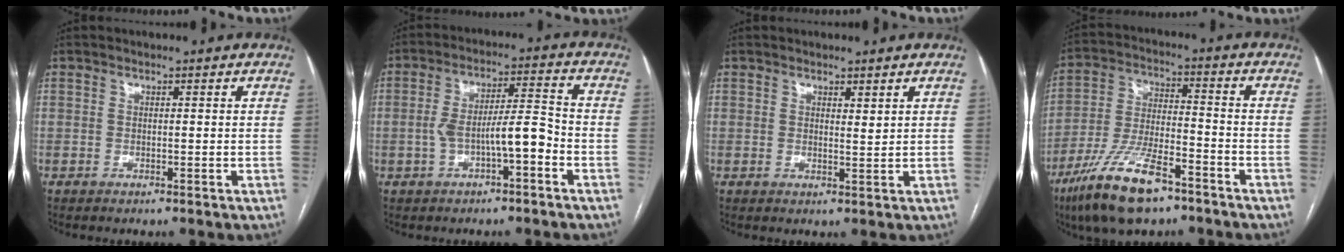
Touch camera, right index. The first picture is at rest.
{"total": 7.8, "force": [-2.6, 1.7, 7.2], "torque": [-0.131, 0.028, -0.039]}
{"total": 1.4, "force": [1.0, 0.3, 0.9], "torque": [-0.016, -0.010, 0.018]}
{"total": 14.0, "force": [-9.2, 3.8, 9.9], "torque": [-0.199, -0.016, -0.165]}